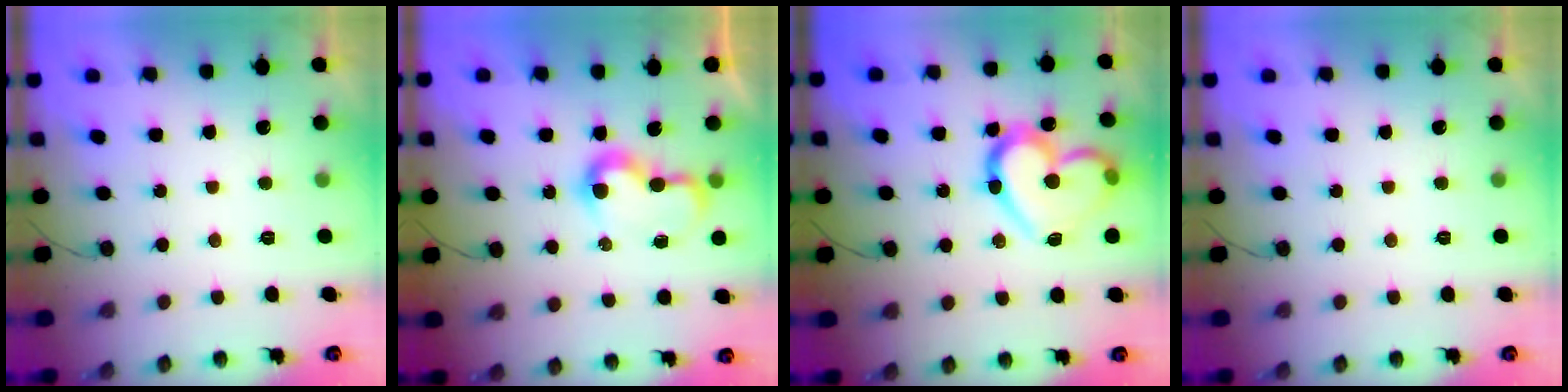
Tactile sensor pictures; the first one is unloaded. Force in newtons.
{"total": 8.7, "press": 8.6, "slide": 1.2}
{"total": 17.2, "press": 17.2, "slide": 1.2}
{"total": 0.0}